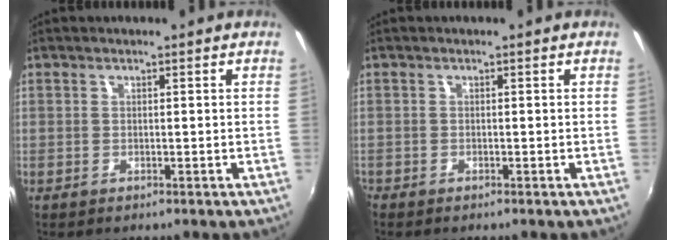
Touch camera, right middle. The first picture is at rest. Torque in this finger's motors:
{"motor_torque": [1.06, -1.08, 0.49, 0.17]}